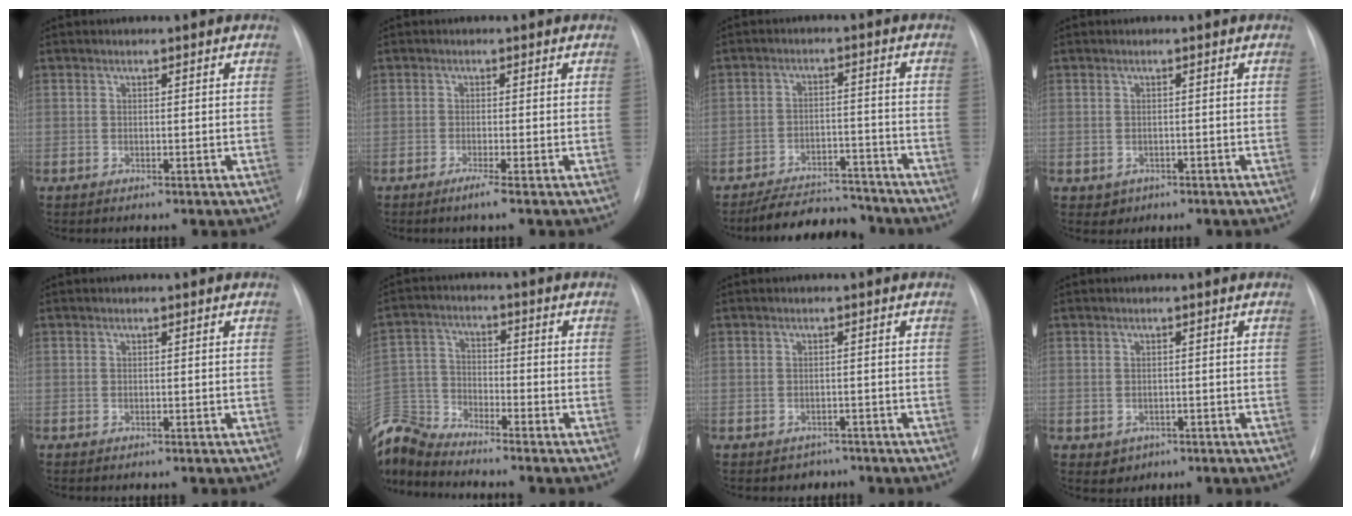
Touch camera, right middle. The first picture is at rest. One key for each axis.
{"total": 1.6, "fx": -1.0, "fy": -0.5, "fz": 1.2, "tx": -0.023, "ty": -0.005, "tz": -0.021}
{"total": 10.0, "fx": -9.3, "fy": 3.0, "fz": 2.0, "tx": -0.016, "ty": 0.011, "tz": -0.135}
{"total": 1.8, "fx": -0.8, "fy": 1.6, "fz": 0.3, "tx": -0.003, "ty": 0.005, "tz": -0.005}
{"total": 0.9, "fx": -0.8, "fy": 0.3, "fz": 0.4, "tx": -0.010, "ty": -0.002, "tz": -0.008}
{"total": 10.3, "fx": -10.2, "fy": 0.7, "fz": 0.9, "tx": -0.033, "ty": 0.018, "tz": -0.206}
{"total": 2.3, "fx": -1.7, "fy": 1.5, "fz": -0.2, "tx": -0.003, "ty": 0.009, "tz": -0.021}
{"total": 2.4, "fx": -1.0, "fy": 2.1, "fz": 0.6, "tx": -0.006, "ty": 0.005, "tz": -0.004}